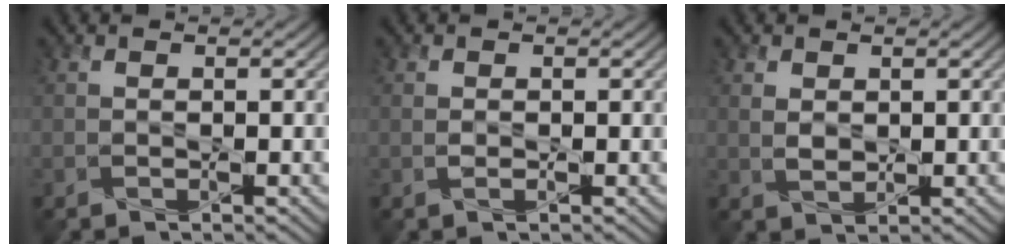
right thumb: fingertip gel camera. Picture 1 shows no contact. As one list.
[{"total": 1.0, "force": [-0.1, 0.6, 0.8], "torque": [-0.018, -0.002, -0.003]}, {"total": 2.0, "force": [0.8, 1.3, 1.3], "torque": [-0.032, -0.003, 0.019]}]